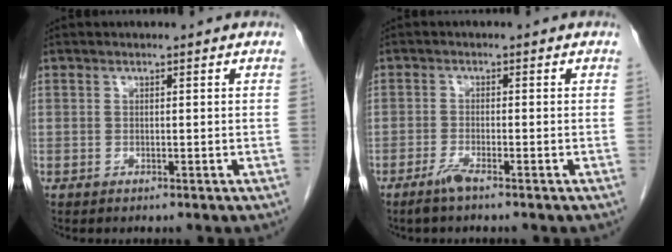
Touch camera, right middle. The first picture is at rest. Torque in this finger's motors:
{"motor_torque": [0.29, -0.14, 0.01, 0.02]}